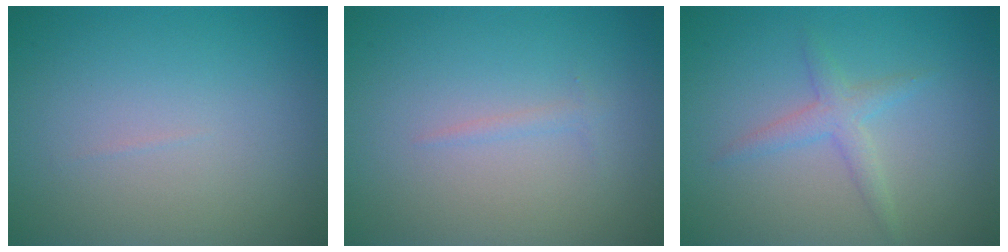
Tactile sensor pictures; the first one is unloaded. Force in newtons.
{"total": 0.7, "press": 0.7, "slide": 0.0}
{"total": 2.0, "press": 2.0, "slide": 0.1}